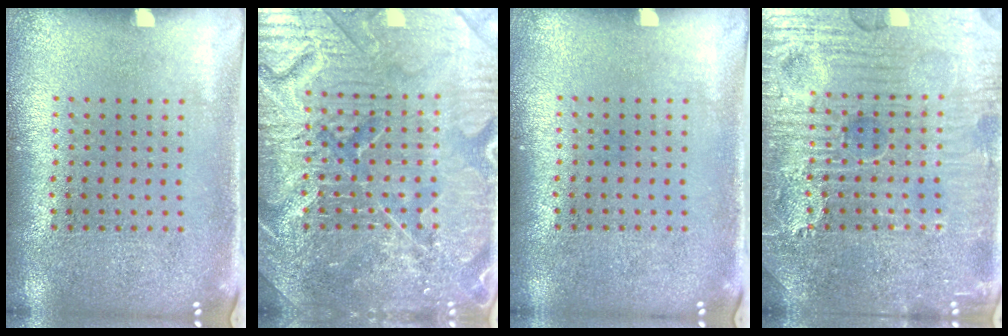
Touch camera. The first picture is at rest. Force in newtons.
{"total": 7.7, "press": 7.7, "slide": 0.9}
{"total": 0.0}
{"total": 7.7, "press": 7.6, "slide": 0.8}